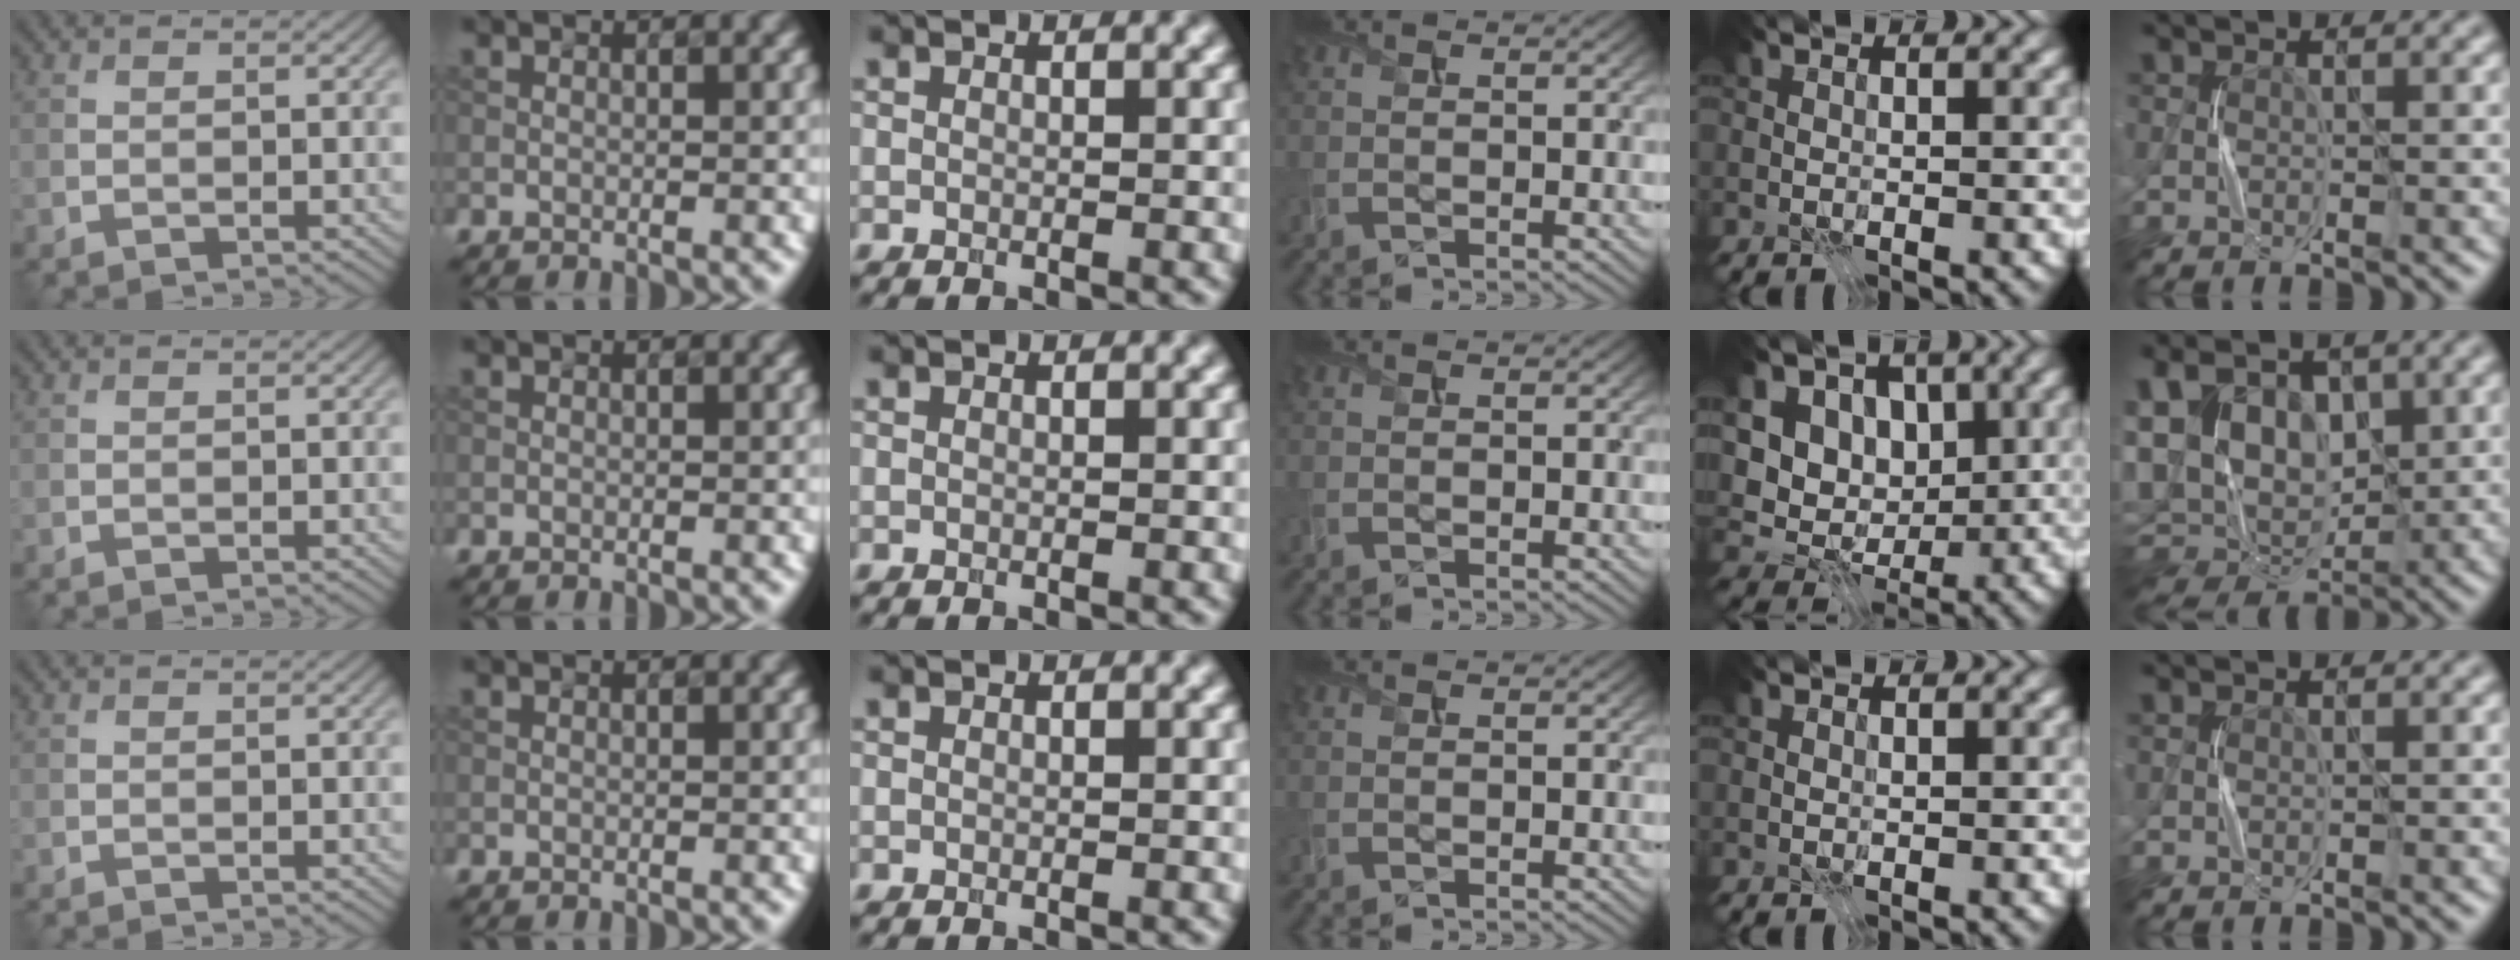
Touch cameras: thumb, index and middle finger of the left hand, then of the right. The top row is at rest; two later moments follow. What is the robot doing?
{"motion": "press", "object": "gel pad"}